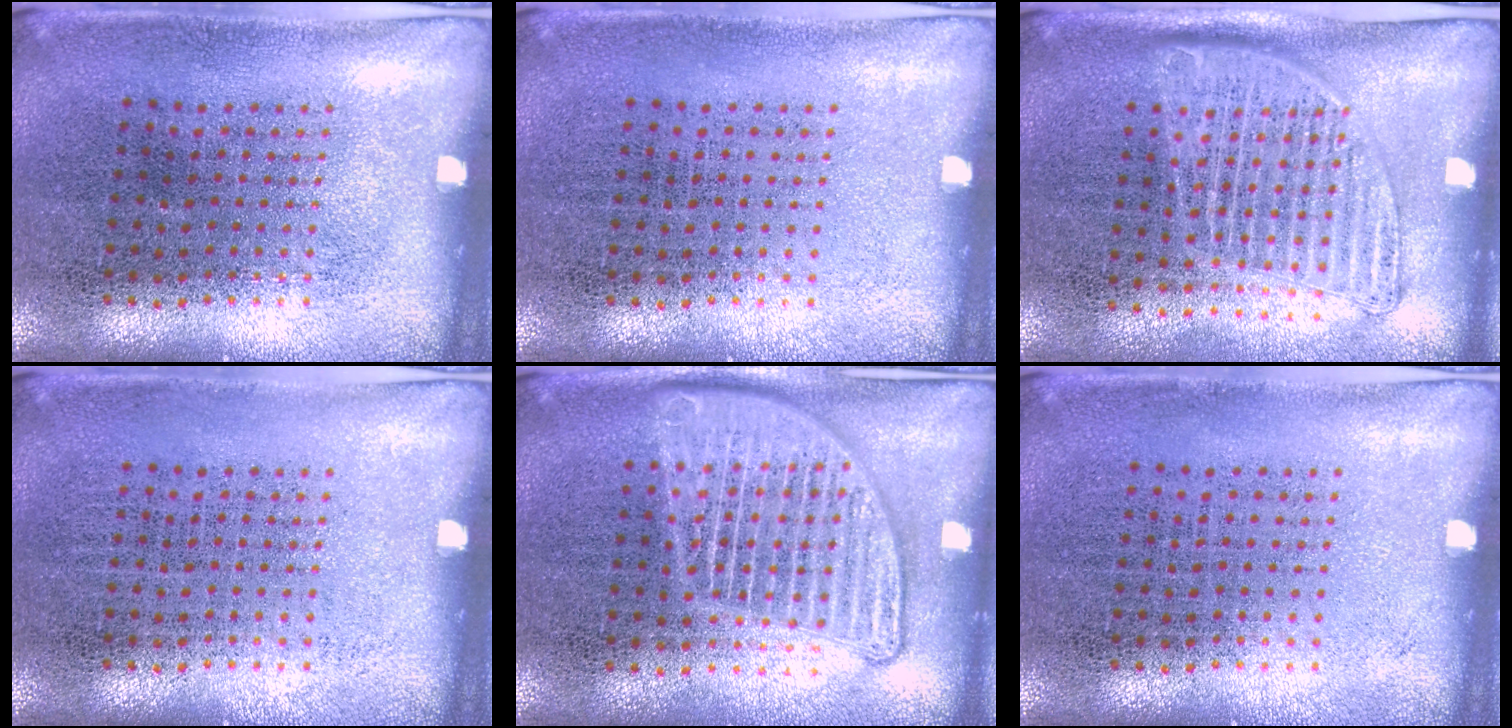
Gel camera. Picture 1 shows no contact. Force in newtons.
{"total": 0.0}
{"total": 1.4, "press": 1.3, "slide": 0.6}
{"total": 0.0}
{"total": 3.0, "press": 3.0, "slide": 0.3}
{"total": 0.0}